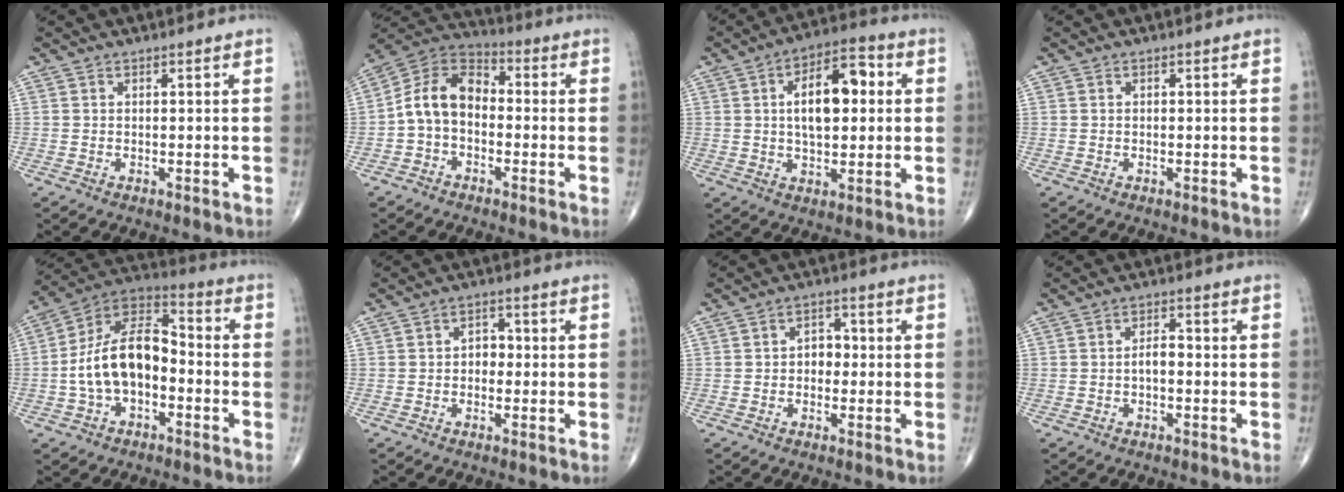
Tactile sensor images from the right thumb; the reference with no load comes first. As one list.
[{"total": 10.3, "force": [-1.6, 7.2, 7.2], "torque": [-0.116, 0.037, -0.046]}, {"total": 13.0, "force": [2.0, 6.6, 11.0], "torque": [-0.152, 0.018, 0.026]}, {"total": 0.0}, {"total": 15.0, "force": [-2.7, 8.8, 11.8], "torque": [-0.203, 0.049, -0.058]}, {"total": 3.1, "force": [-0.4, 2.4, 2.0], "torque": [-0.010, 0.015, -0.014]}, {"total": 3.7, "force": [-0.3, 2.8, 2.4], "torque": [-0.014, 0.016, -0.013]}, {"total": 2.6, "force": [-0.6, 1.3, 2.1], "torque": [-0.029, 0.014, -0.014]}]